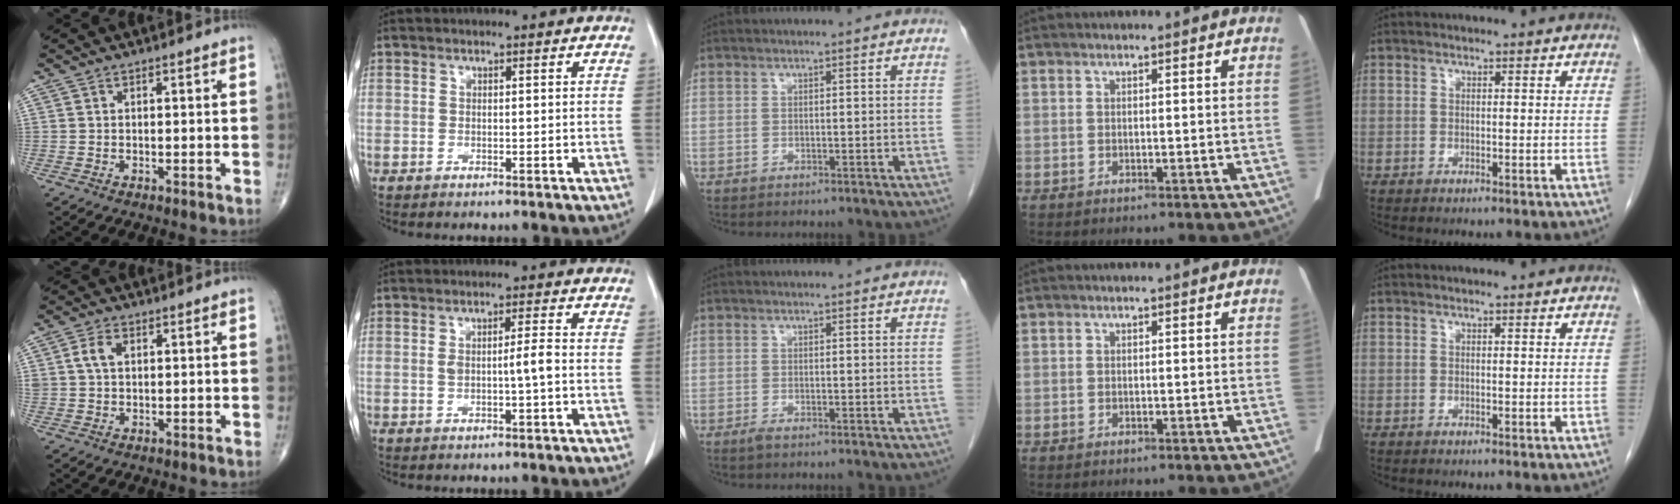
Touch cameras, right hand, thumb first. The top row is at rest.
{"thumb": {"total": 3.4, "force": [0.9, 2.2, 2.4], "torque": [-0.051, 0.005, 0.020]}, "index": {"total": 3.1, "force": [-0.4, 0.0, 3.1], "torque": [-0.060, 0.001, -0.004]}, "middle": {"total": 0.7, "force": [-0.5, 0.0, 0.5], "torque": [-0.013, -0.002, -0.010]}}